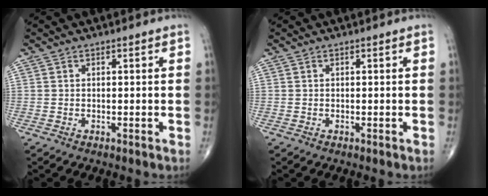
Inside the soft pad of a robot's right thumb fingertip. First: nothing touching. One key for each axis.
{"total": 0.0}